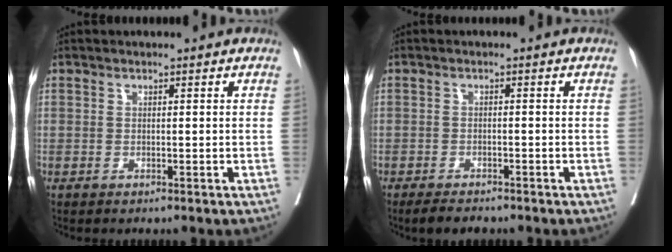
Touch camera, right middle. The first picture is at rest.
{"total": 3.6, "force": [-3.1, 0.9, 1.6], "torque": [-0.025, -0.007, -0.047]}